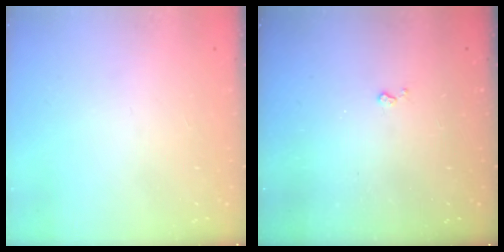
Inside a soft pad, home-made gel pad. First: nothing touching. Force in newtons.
{"total": 2.9, "press": 2.8, "slide": 0.5}